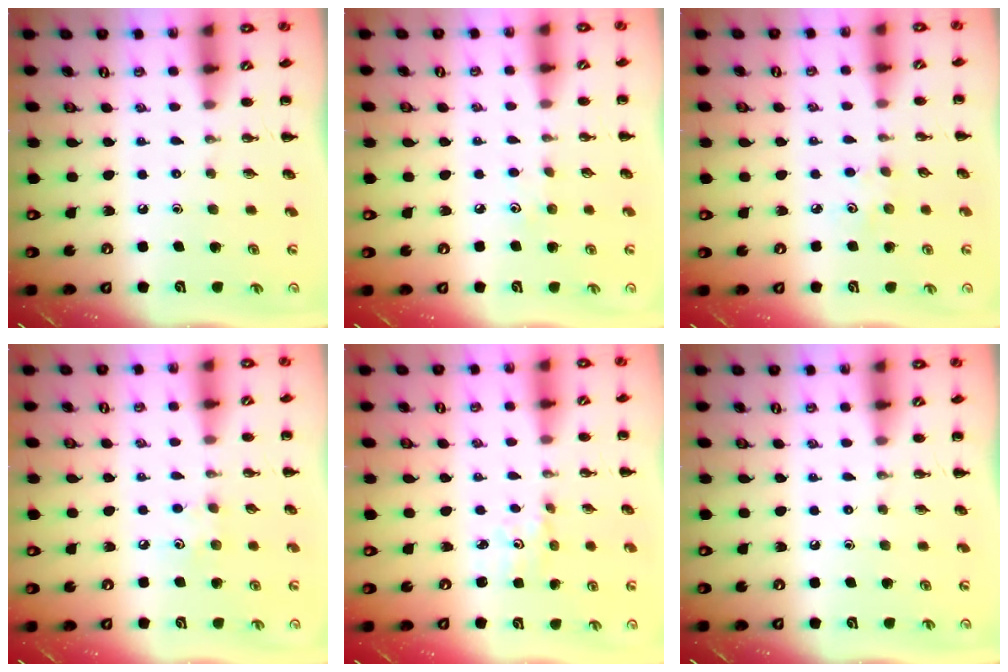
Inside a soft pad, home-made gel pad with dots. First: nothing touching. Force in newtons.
{"total": 4.0, "press": 3.9, "slide": 1.1}
{"total": 2.9, "press": 2.8, "slide": 0.8}
{"total": 6.2, "press": 6.1, "slide": 1.3}
{"total": 1.6, "press": 1.6, "slide": 0.4}
{"total": 0.0}